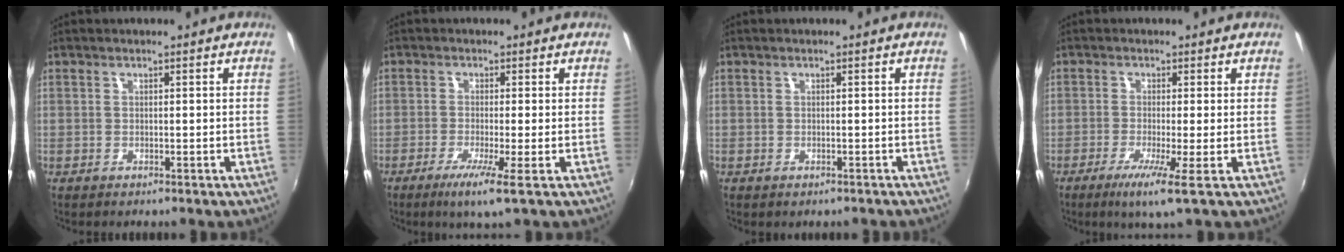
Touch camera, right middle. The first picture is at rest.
{"total": 5.1, "force": [-2.3, -0.8, 4.4], "torque": [-0.098, -0.015, -0.046]}
{"total": 0.8, "force": [-0.6, 0.4, 0.4], "torque": [-0.008, 0.000, -0.005]}
{"total": 5.2, "force": [-2.1, -0.8, 4.7], "torque": [-0.106, -0.016, -0.043]}